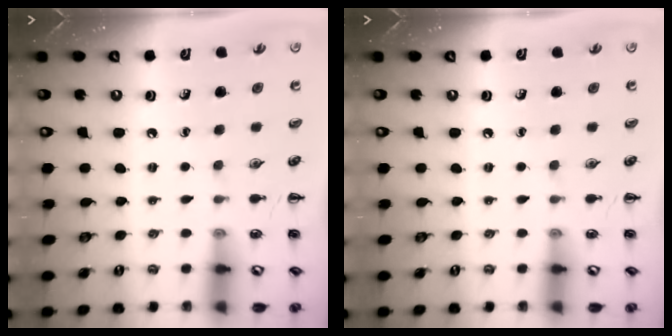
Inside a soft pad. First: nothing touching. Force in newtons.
{"total": 0.0}